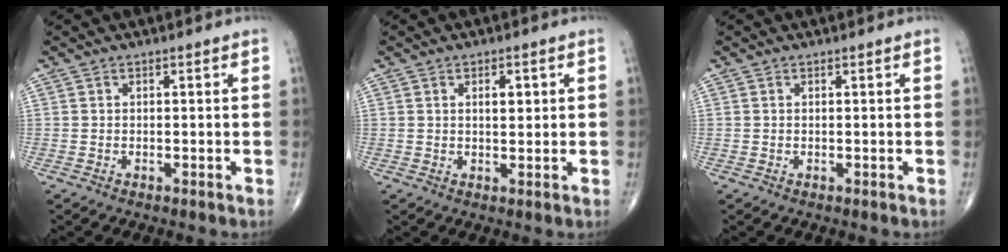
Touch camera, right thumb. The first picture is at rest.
{"total": 2.7, "force": [0.9, 1.4, 2.2], "torque": [-0.025, -0.004, 0.013]}
{"total": 0.0}